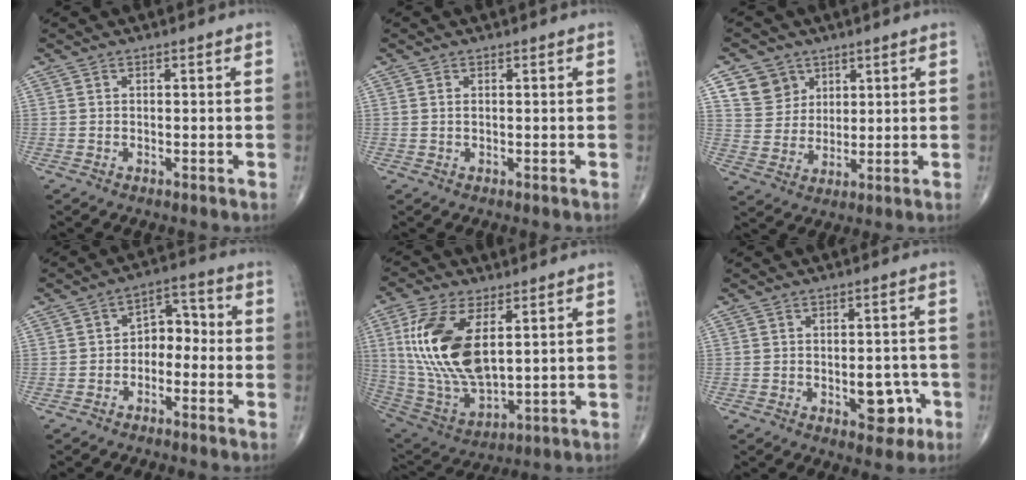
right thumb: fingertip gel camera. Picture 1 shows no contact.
{"total": 0.6, "force": [0.2, 0.3, 0.5], "torque": [-0.013, 0.002, 0.005]}
{"total": 7.3, "force": [3.9, 6.0, 1.4], "torque": [0.003, -0.026, 0.078]}
{"total": 6.0, "force": [-1.7, 4.2, 4.0], "torque": [-0.036, 0.041, -0.041]}
{"total": 18.7, "force": [4.6, 9.1, 15.7], "torque": [-0.318, -0.024, 0.100]}
{"total": 6.5, "force": [-2.4, 3.7, 4.8], "torque": [-0.032, 0.016, -0.025]}